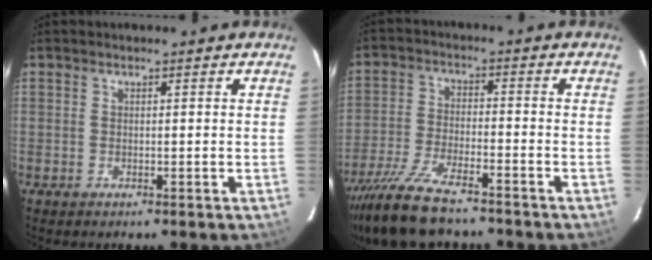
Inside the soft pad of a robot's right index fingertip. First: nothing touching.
{"total": 14.3, "force": [-12.0, 3.2, 7.2], "torque": [-0.162, -0.033, -0.216]}